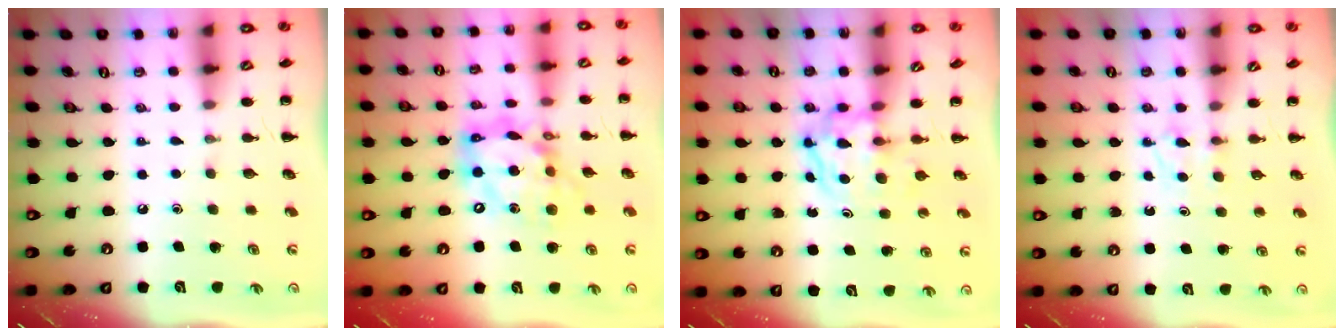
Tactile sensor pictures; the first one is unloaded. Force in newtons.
{"total": 14.0, "press": 13.6, "slide": 3.6}
{"total": 3.8, "press": 3.7, "slide": 0.5}
{"total": 3.1, "press": 2.8, "slide": 1.3}